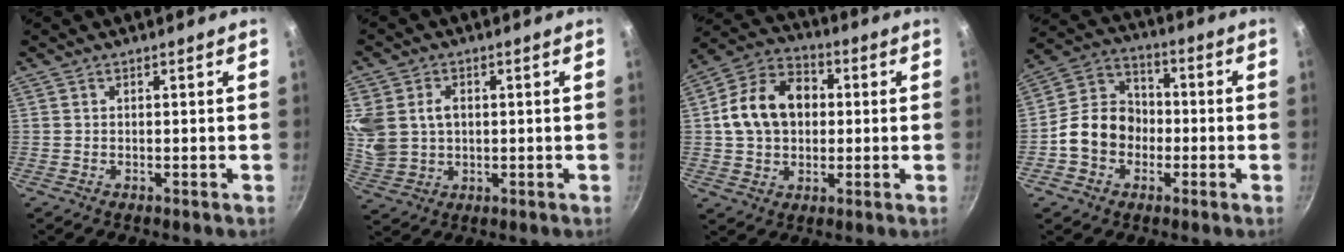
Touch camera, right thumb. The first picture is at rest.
{"total": 11.3, "force": [2.1, 8.9, 6.7], "torque": [-0.143, -0.005, 0.046]}
{"total": 14.3, "force": [1.3, 10.9, 9.3], "torque": [-0.136, 0.026, 0.009]}
{"total": 11.7, "force": [-2.6, 9.7, 6.0], "torque": [-0.071, 0.038, -0.064]}